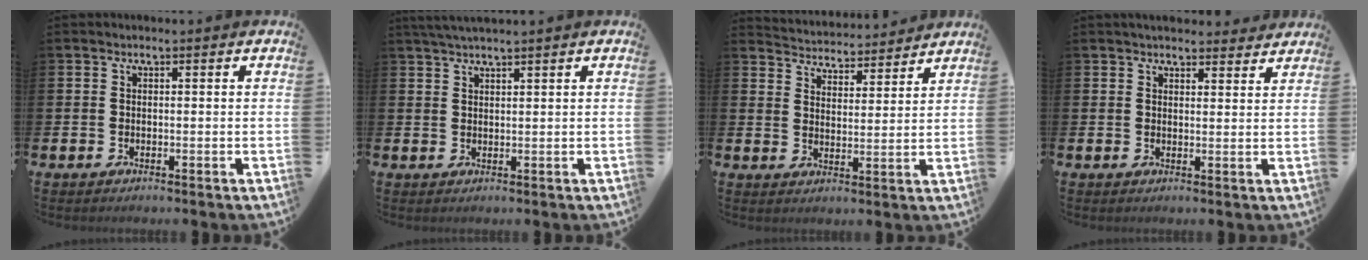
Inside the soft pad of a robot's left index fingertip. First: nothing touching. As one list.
[{"total": 2.2, "force": [2.1, -0.1, 0.7], "torque": [-0.024, 0.000, 0.040]}, {"total": 4.5, "force": [4.4, 0.6, -0.4], "torque": [-0.008, -0.039, 0.075]}, {"total": 3.2, "force": [3.2, 0.7, 0.2], "torque": [0.001, -0.017, 0.056]}]